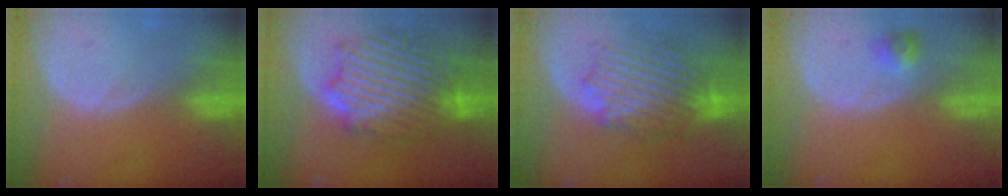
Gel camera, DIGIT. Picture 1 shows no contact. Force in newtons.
{"total": 12.7, "press": 12.6, "slide": 1.1}
{"total": 9.7, "press": 9.0, "slide": 3.6}
{"total": 2.2, "press": 2.2, "slide": 0.2}